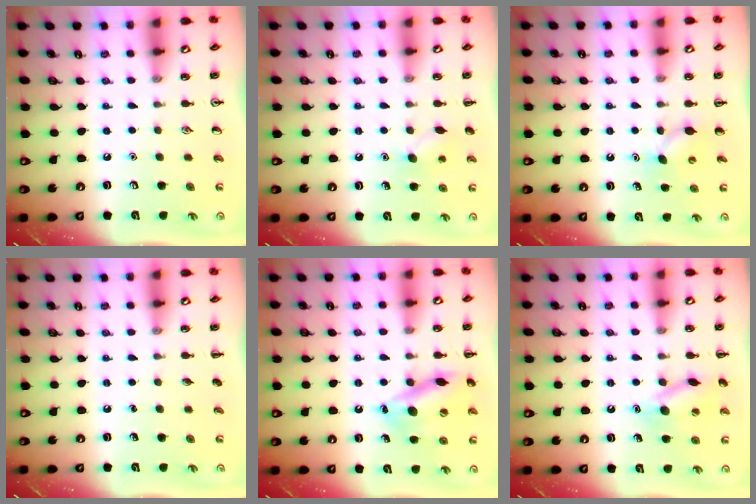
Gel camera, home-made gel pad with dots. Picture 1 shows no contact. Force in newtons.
{"total": 7.8, "press": 7.6, "slide": 1.9}
{"total": 4.7, "press": 4.6, "slide": 1.1}
{"total": 0.0}
{"total": 14.8, "press": 14.5, "slide": 2.7}
{"total": 11.5, "press": 11.4, "slide": 1.6}